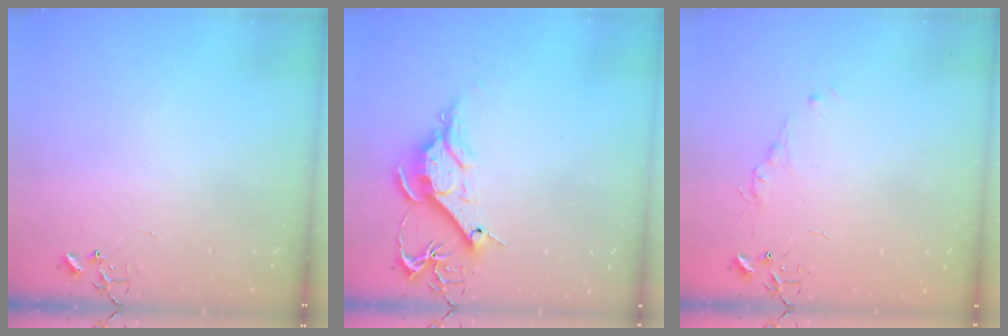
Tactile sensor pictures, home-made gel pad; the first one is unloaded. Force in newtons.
{"total": 11.9, "press": 11.8, "slide": 1.2}
{"total": 4.4, "press": 4.3, "slide": 0.6}